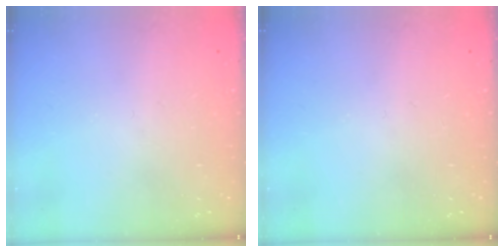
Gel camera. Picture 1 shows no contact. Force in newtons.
{"total": 0.0}